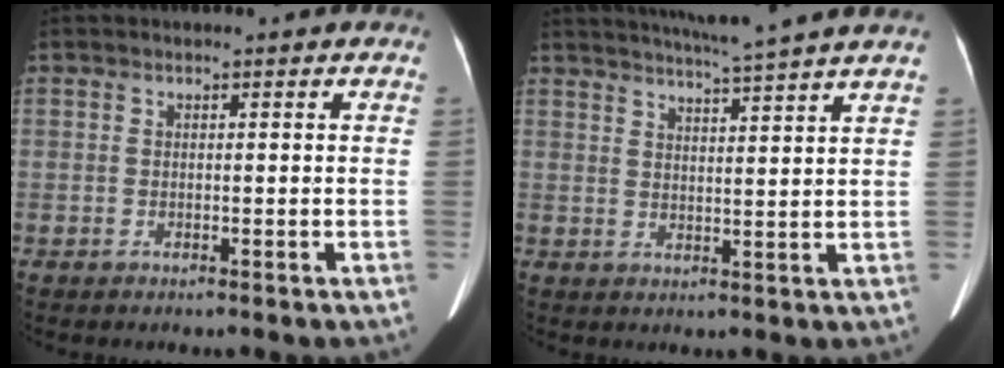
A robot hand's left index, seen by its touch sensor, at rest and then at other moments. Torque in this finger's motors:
{"motor_torque": [-0.08, -1.46, 0.01, 0.07]}